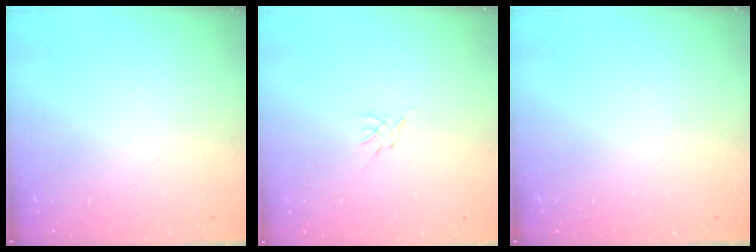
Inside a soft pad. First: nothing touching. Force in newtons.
{"total": 0.5, "press": 0.4, "slide": 0.3}
{"total": 0.0}